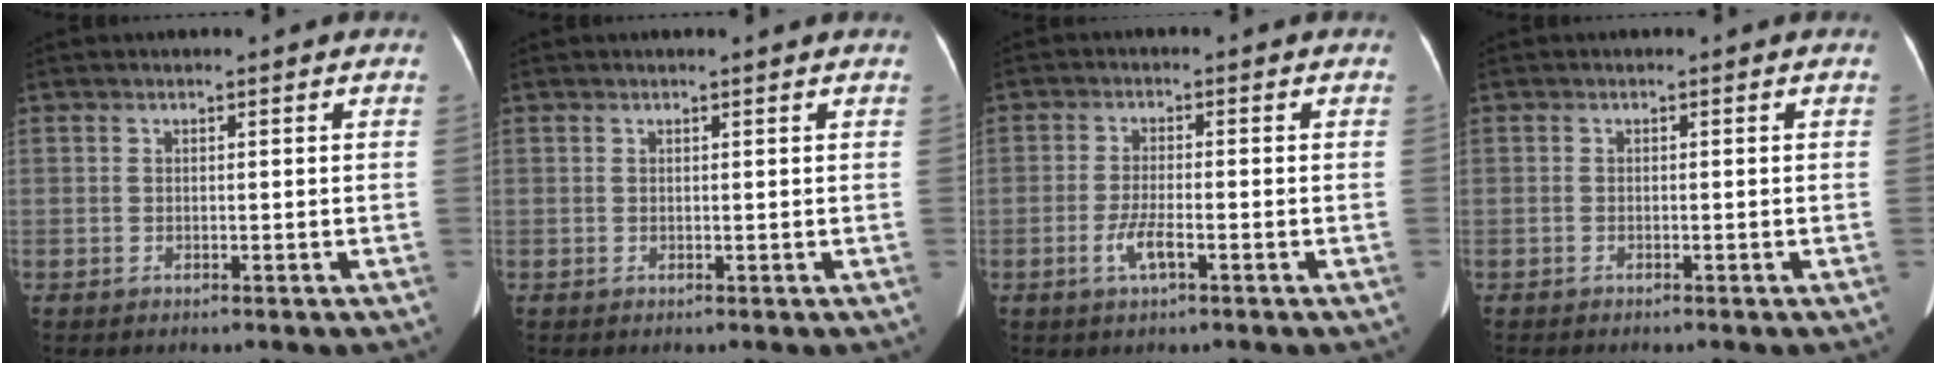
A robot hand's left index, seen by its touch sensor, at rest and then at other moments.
{"total": 1.2, "force": [1.1, -0.1, 0.6], "torque": [-0.012, 0.007, 0.015]}
{"total": 3.4, "force": [-1.7, 0.5, 3.0], "torque": [-0.069, -0.005, -0.033]}
{"total": 1.0, "force": [-0.9, 0.1, 0.5], "torque": [-0.007, -0.002, -0.010]}